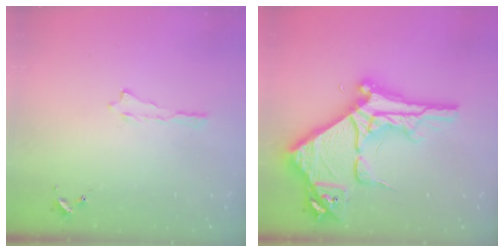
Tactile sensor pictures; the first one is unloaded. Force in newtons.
{"total": 13.6, "press": 13.6, "slide": 1.4}